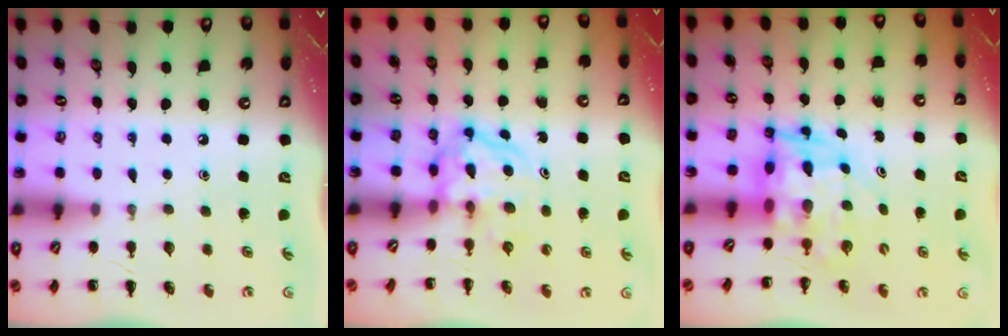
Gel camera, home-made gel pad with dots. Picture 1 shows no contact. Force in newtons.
{"total": 3.9, "press": 3.9, "slide": 0.4}
{"total": 5.4, "press": 5.1, "slide": 1.9}